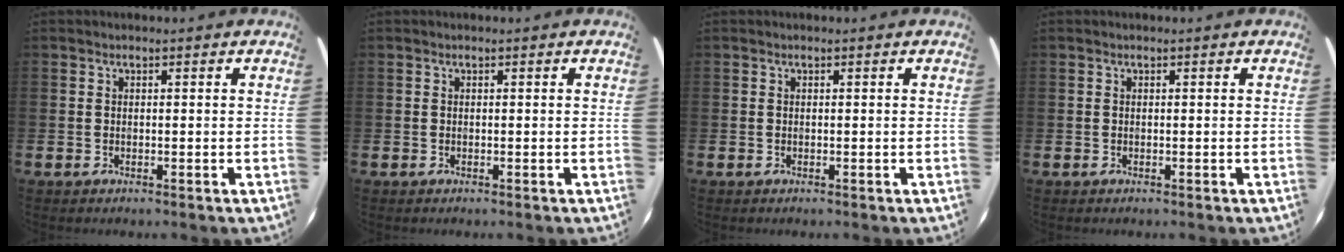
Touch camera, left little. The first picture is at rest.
{"total": 0.0}
{"total": 0.0}
{"total": 0.0}